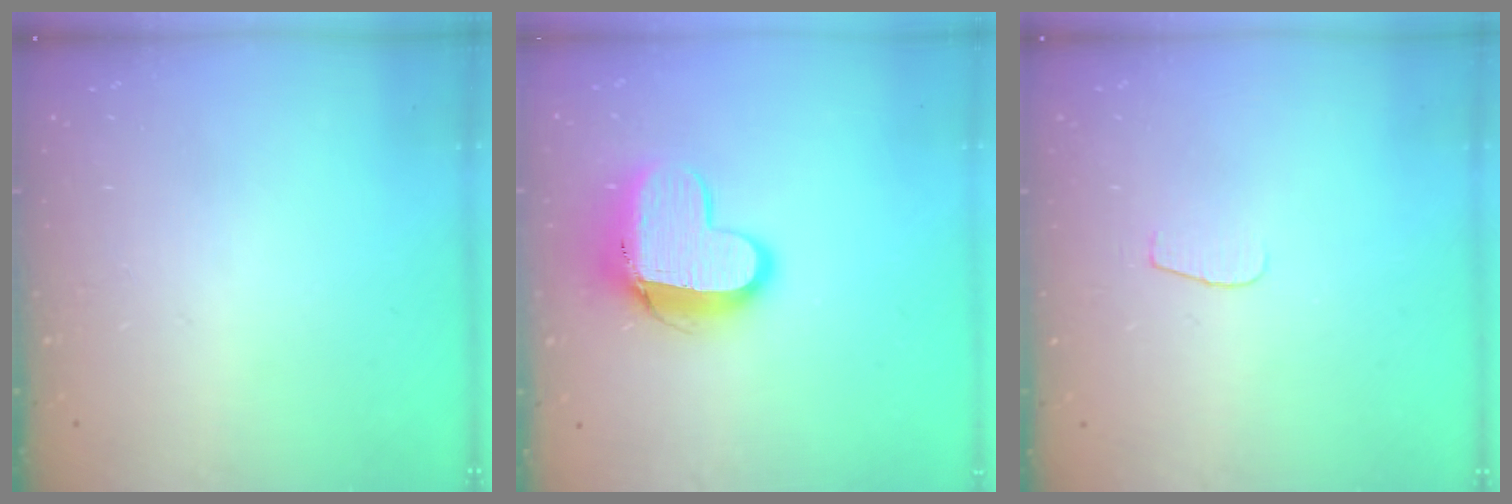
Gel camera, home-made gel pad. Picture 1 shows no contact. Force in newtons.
{"total": 12.1, "press": 12.0, "slide": 1.2}
{"total": 4.0, "press": 4.0, "slide": 0.4}